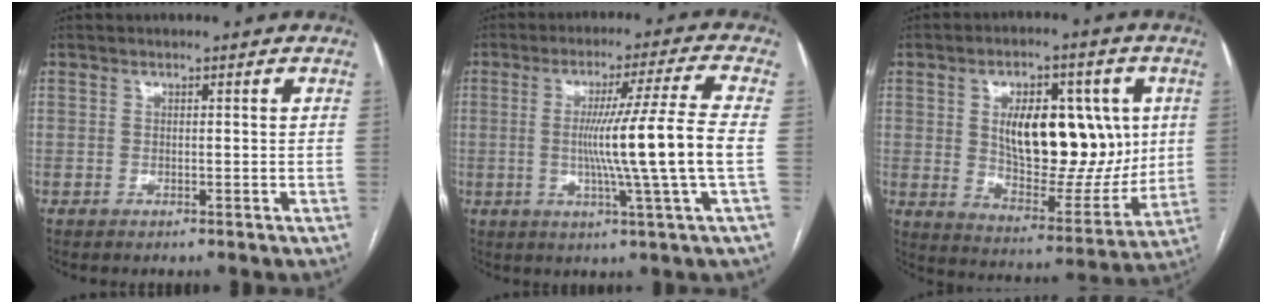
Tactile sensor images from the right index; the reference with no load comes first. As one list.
[{"total": 12.6, "force": [-1.1, -2.8, 12.2], "torque": [-0.205, -0.012, -0.015]}, {"total": 18.3, "force": [3.6, 8.9, 15.6], "torque": [-0.238, 0.001, 0.066]}]